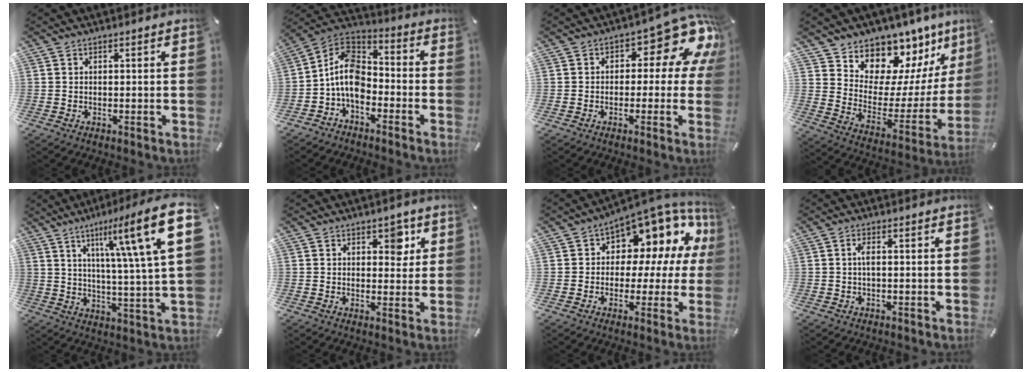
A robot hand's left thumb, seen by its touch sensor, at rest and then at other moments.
{"total": 10.8, "force": [-4.5, 6.9, 6.9], "torque": [-0.158, 0.015, -0.092]}
{"total": 12.6, "force": [4.8, 6.5, 9.7], "torque": [-0.110, -0.039, 0.076]}
{"total": 10.4, "force": [8.9, 5.2, -1.1], "torque": [0.008, -0.128, 0.157]}
{"total": 20.6, "force": [8.5, 3.4, 18.4], "torque": [-0.272, -0.037, 0.112]}
{"total": 5.0, "force": [2.4, 3.3, 2.8], "torque": [-0.007, -0.011, 0.029]}
{"total": 10.7, "force": [5.7, 6.5, 6.3], "torque": [-0.092, -0.068, 0.097]}
{"total": 2.0, "force": [0.0, 0.5, 2.0], "torque": [-0.038, -0.001, -0.001]}